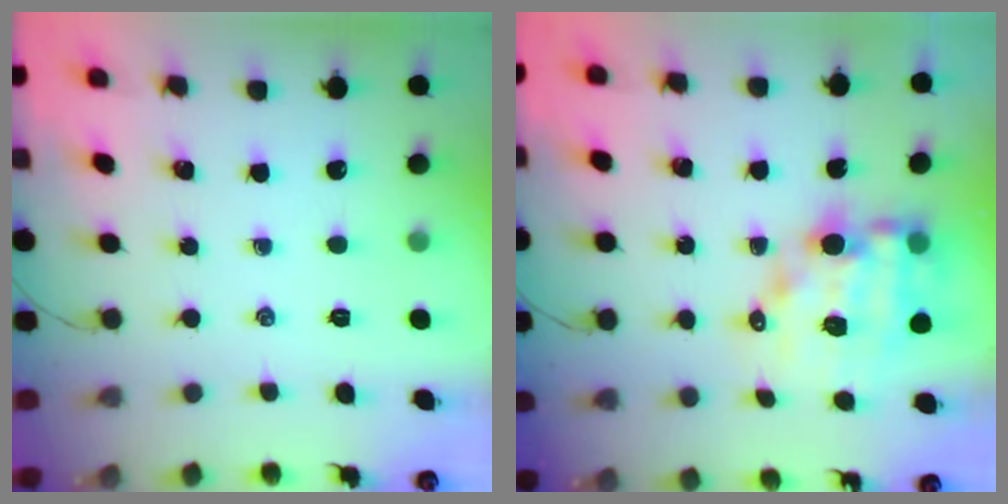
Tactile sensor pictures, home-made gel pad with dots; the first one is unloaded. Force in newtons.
{"total": 11.2, "press": 10.7, "slide": 3.3}